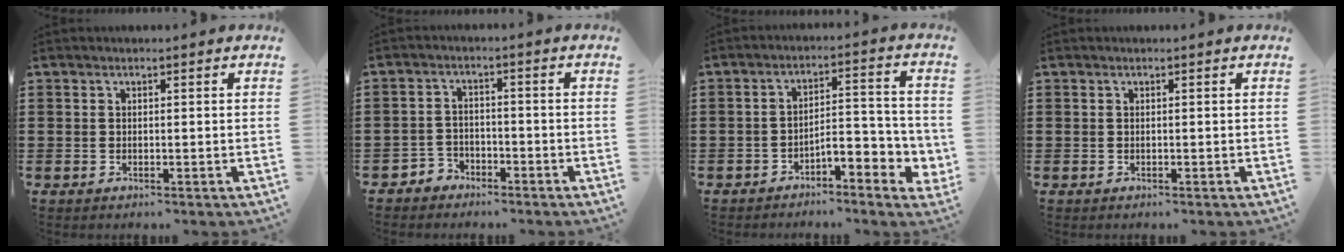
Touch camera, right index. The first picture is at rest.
{"total": 2.6, "force": [-2.2, 1.4, 0.2], "torque": [-0.013, 0.004, -0.047]}
{"total": 4.2, "force": [-2.7, 1.6, 2.8], "torque": [-0.044, -0.004, -0.058]}
{"total": 0.0}